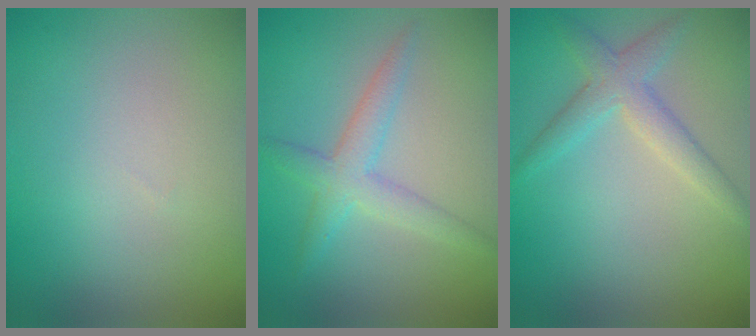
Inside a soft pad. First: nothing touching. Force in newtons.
{"total": 3.1, "press": 3.1, "slide": 0.2}
{"total": 2.9, "press": 2.9, "slide": 0.2}